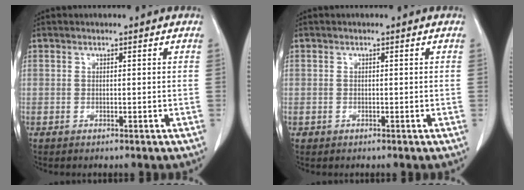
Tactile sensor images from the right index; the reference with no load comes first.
{"total": 0.5, "force": [-0.2, 0.5, 0.0], "torque": [0.001, 0.004, -0.004]}